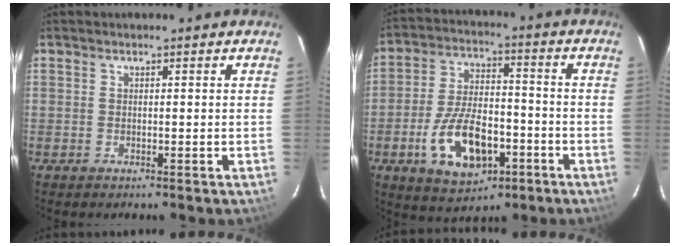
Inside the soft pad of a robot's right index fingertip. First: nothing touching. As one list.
[{"total": 14.2, "force": [-5.7, 7.2, 10.8], "torque": [-0.221, 0.005, -0.087]}]